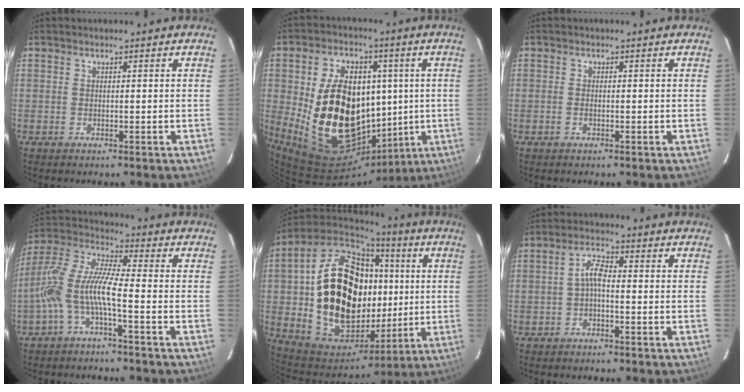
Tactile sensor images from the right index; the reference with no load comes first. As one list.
[{"total": 22.1, "force": [0.4, 14.8, 16.5], "torque": [-0.311, 0.014, 0.036]}, {"total": 0.8, "force": [-0.4, 0.4, 0.5], "torque": [-0.010, 0.000, -0.008]}, {"total": 9.9, "force": [-3.4, 1.3, 9.2], "torque": [-0.207, 0.013, -0.069]}, {"total": 28.7, "force": [2.4, 19.0, 21.4], "torque": [-0.431, 0.030, 0.063]}, {"total": 3.1, "force": [-1.1, 1.0, 2.8], "torque": [-0.060, 0.012, -0.024]}]